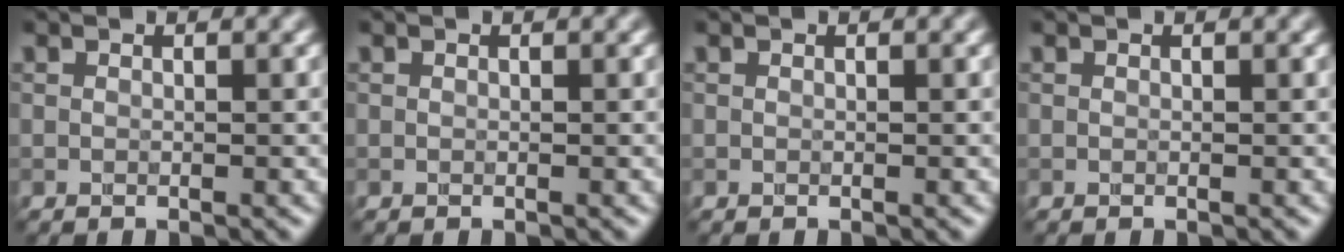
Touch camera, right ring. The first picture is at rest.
{"total": 0.0}
{"total": 0.0}
{"total": 0.0}